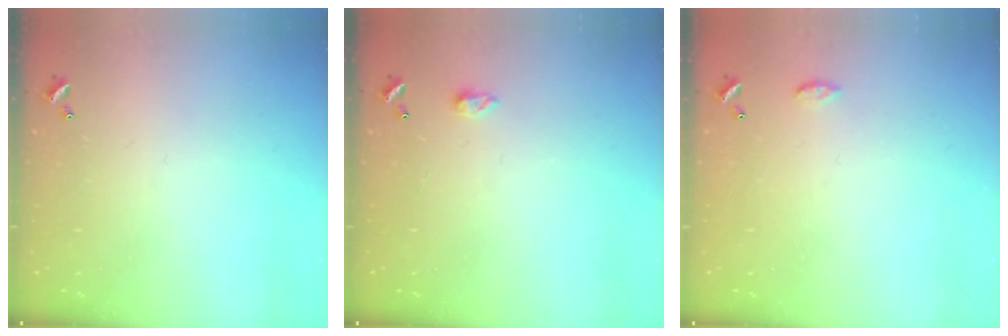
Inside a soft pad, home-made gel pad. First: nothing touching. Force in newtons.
{"total": 3.8, "press": 3.8, "slide": 0.4}
{"total": 3.5, "press": 3.5, "slide": 0.5}